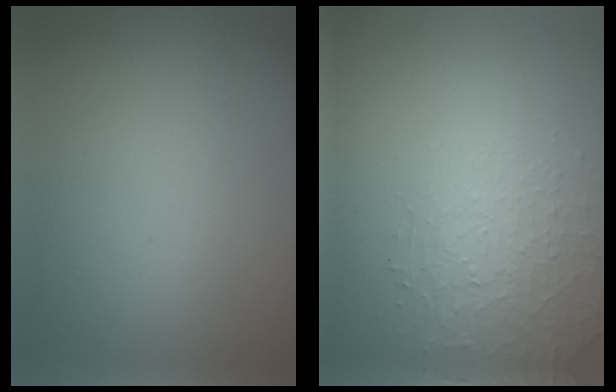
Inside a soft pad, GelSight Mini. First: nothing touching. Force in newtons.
{"total": 1.6, "press": 1.0, "slide": 1.2}